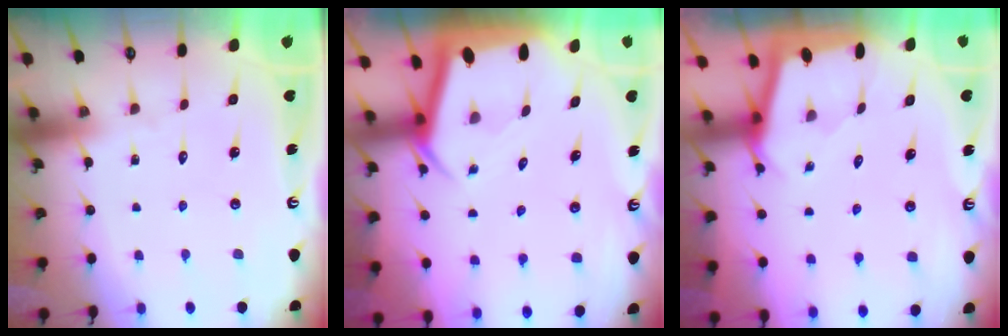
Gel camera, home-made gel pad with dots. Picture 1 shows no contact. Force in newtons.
{"total": 4.0, "press": 4.0, "slide": 0.3}
{"total": 1.6, "press": 1.6, "slide": 0.2}